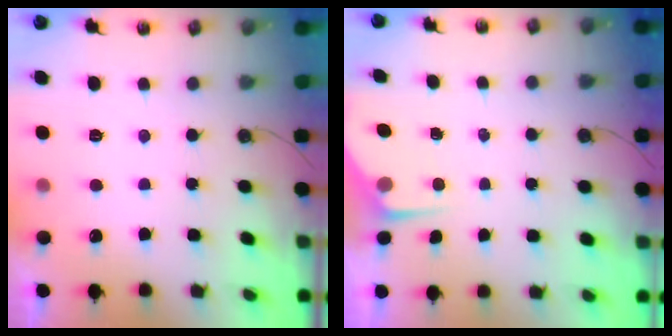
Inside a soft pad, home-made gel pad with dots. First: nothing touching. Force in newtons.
{"total": 2.9, "press": 2.9, "slide": 0.5}